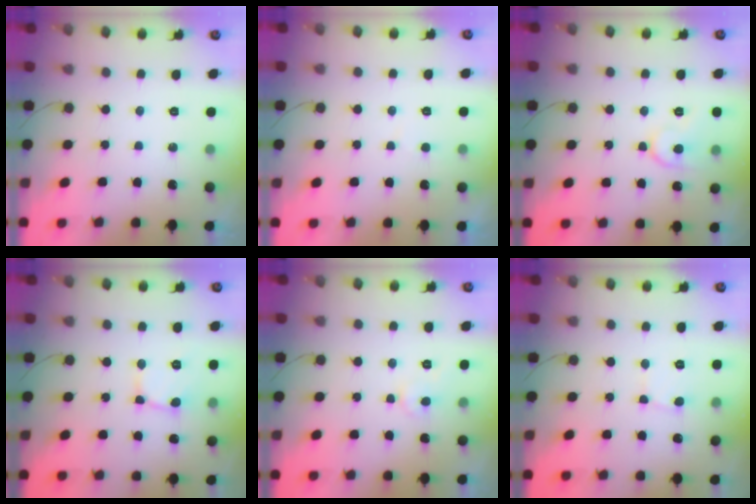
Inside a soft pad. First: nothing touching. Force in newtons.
{"total": 2.4, "press": 2.4, "slide": 0.4}
{"total": 8.7, "press": 8.7, "slide": 0.8}
{"total": 2.6, "press": 2.6, "slide": 0.2}
{"total": 3.6, "press": 3.6, "slide": 0.3}
{"total": 2.9, "press": 2.8, "slide": 0.3}